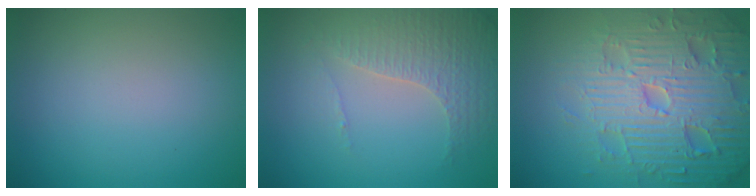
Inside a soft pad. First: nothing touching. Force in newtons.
{"total": 4.3, "press": 3.1, "slide": 3.0}
{"total": 7.8, "press": 7.6, "slide": 1.9}